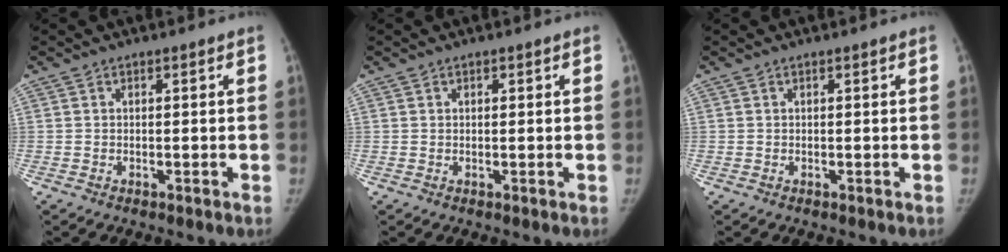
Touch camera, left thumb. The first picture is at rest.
{"total": 0.0}
{"total": 0.0}